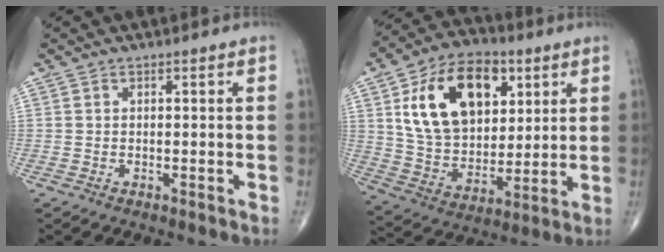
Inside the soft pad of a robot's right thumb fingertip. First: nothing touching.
{"total": 21.2, "force": [7.4, 13.6, 14.5], "torque": [-0.212, -0.019, 0.131]}